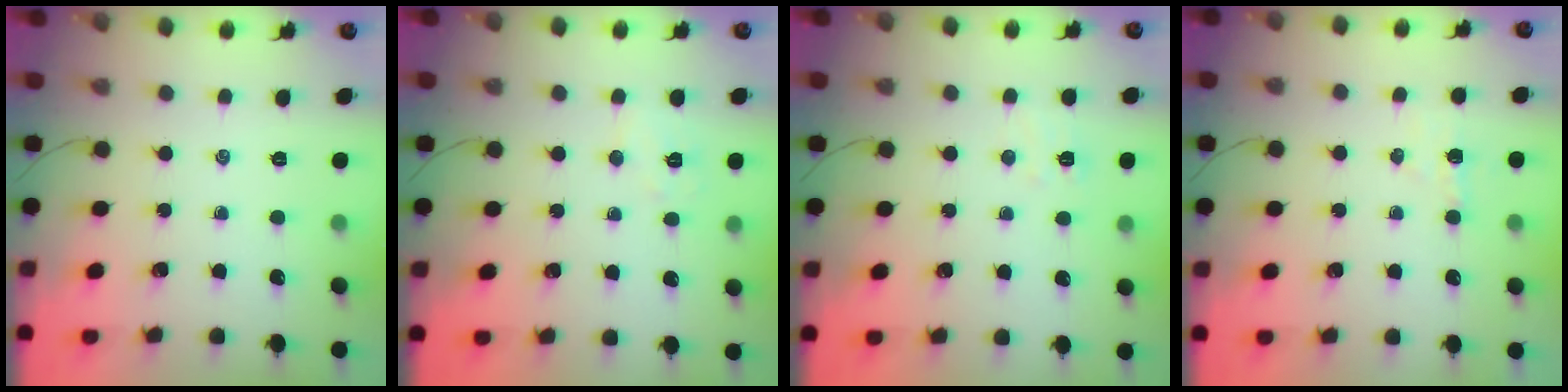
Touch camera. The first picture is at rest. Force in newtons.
{"total": 5.4, "press": 5.3, "slide": 0.8}
{"total": 3.8, "press": 3.6, "slide": 1.1}
{"total": 3.1, "press": 3.1, "slide": 0.5}